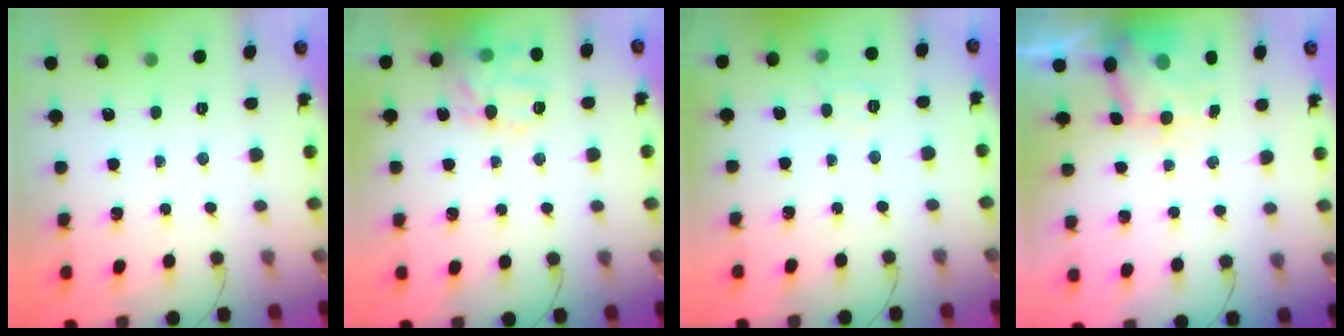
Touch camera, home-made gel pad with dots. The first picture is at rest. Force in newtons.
{"total": 11.6, "press": 11.5, "slide": 0.9}
{"total": 7.1, "press": 6.9, "slide": 1.5}
{"total": 3.6, "press": 3.5, "slide": 0.9}